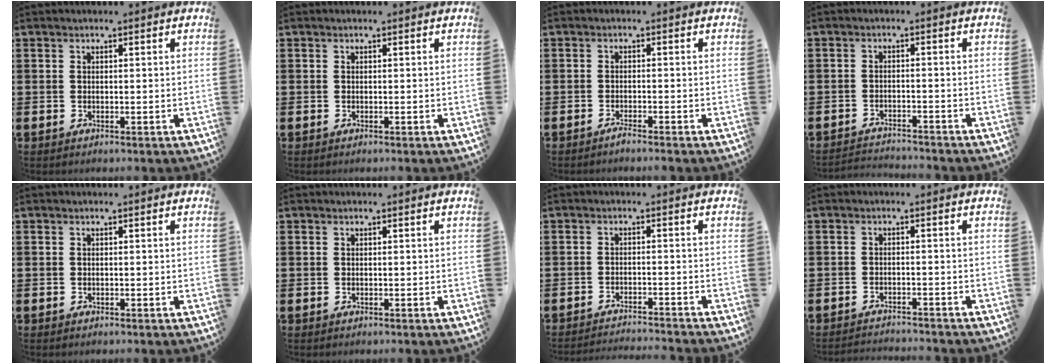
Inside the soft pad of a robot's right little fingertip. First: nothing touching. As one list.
[{"total": 0.0}, {"total": 1.2, "force": [-1.1, 0.0, 0.5], "torque": [-0.009, -0.004, -0.020]}, {"total": 2.0, "force": [-2.0, 0.0, -0.1], "torque": [-0.004, 0.002, -0.044]}, {"total": 0.0}, {"total": 0.0}, {"total": 1.9, "force": [-1.9, -0.3, 0.0], "torque": [-0.001, 0.003, -0.039]}, {"total": 1.6, "force": [-1.6, -0.1, -0.1], "torque": [-0.002, 0.003, -0.034]}]